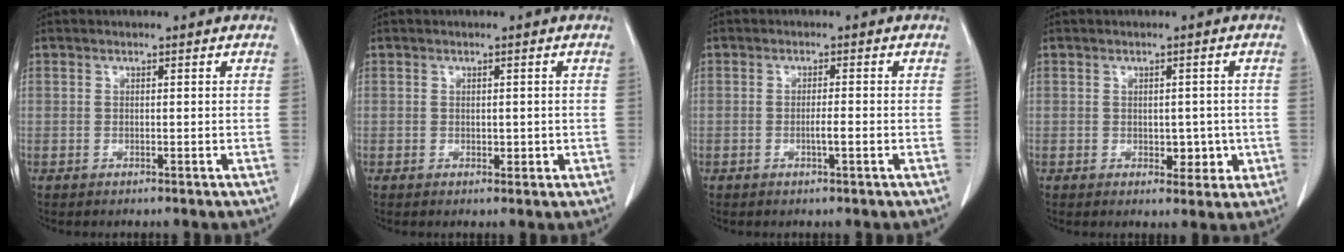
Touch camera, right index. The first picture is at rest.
{"total": 1.3, "force": [0.0, 1.0, 0.9], "torque": [-0.009, -0.001, 0.005]}
{"total": 1.8, "force": [-0.5, 0.0, 1.8], "torque": [-0.032, 0.000, -0.008]}
{"total": 3.6, "force": [-0.4, 2.5, 2.6], "torque": [-0.023, 0.003, 0.005]}